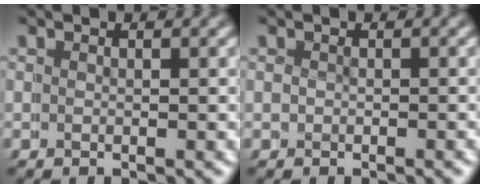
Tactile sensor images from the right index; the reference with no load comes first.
{"total": 0.6, "force": [0.3, 0.3, -0.4], "torque": [-0.003, -0.009, 0.005]}